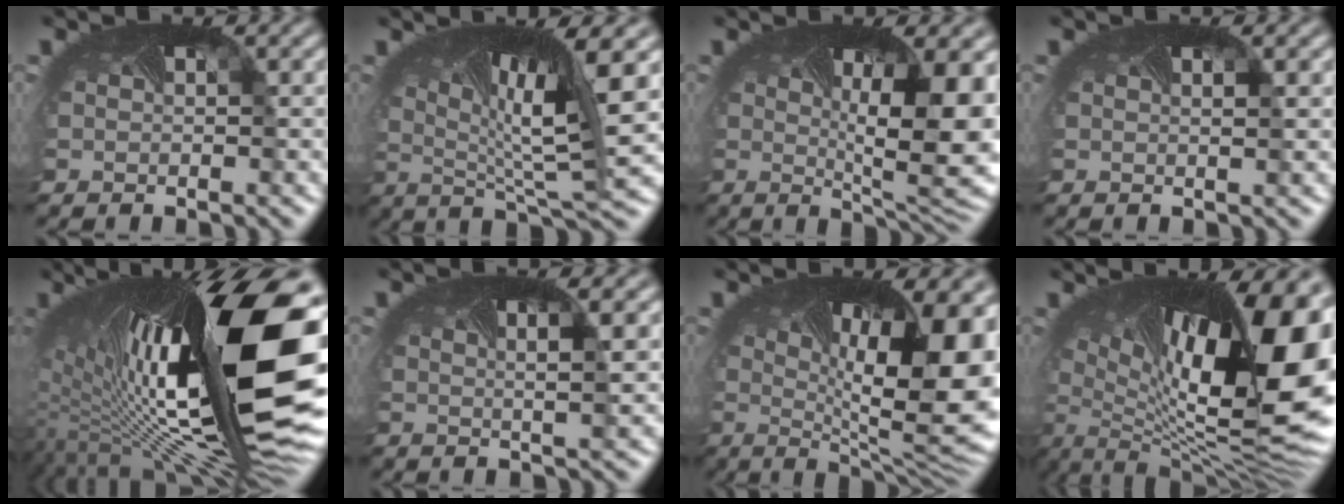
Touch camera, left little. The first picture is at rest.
{"total": 12.2, "force": [2.0, 3.4, 11.5], "torque": [-0.213, -0.009, 0.039]}
{"total": 11.3, "force": [0.3, 3.9, 10.6], "torque": [-0.160, -0.024, 0.007]}
{"total": 0.6, "force": [0.2, 0.1, 0.6], "torque": [-0.005, 0.000, -0.006]}
{"total": 18.8, "force": [2.5, 6.9, 17.3], "torque": [-0.300, -0.004, 0.045]}
{"total": 2.4, "force": [0.5, 0.3, 2.3], "torque": [-0.042, -0.010, 0.003]}
{"total": 15.3, "force": [0.2, 6.2, 14.0], "torque": [-0.204, -0.027, 0.007]}
{"total": 19.1, "force": [2.2, 7.8, 17.3], "torque": [-0.266, -0.017, 0.035]}